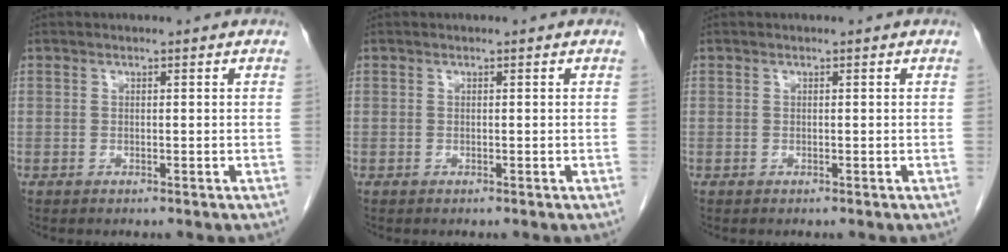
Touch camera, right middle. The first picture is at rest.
{"total": 0.0}
{"total": 0.0}